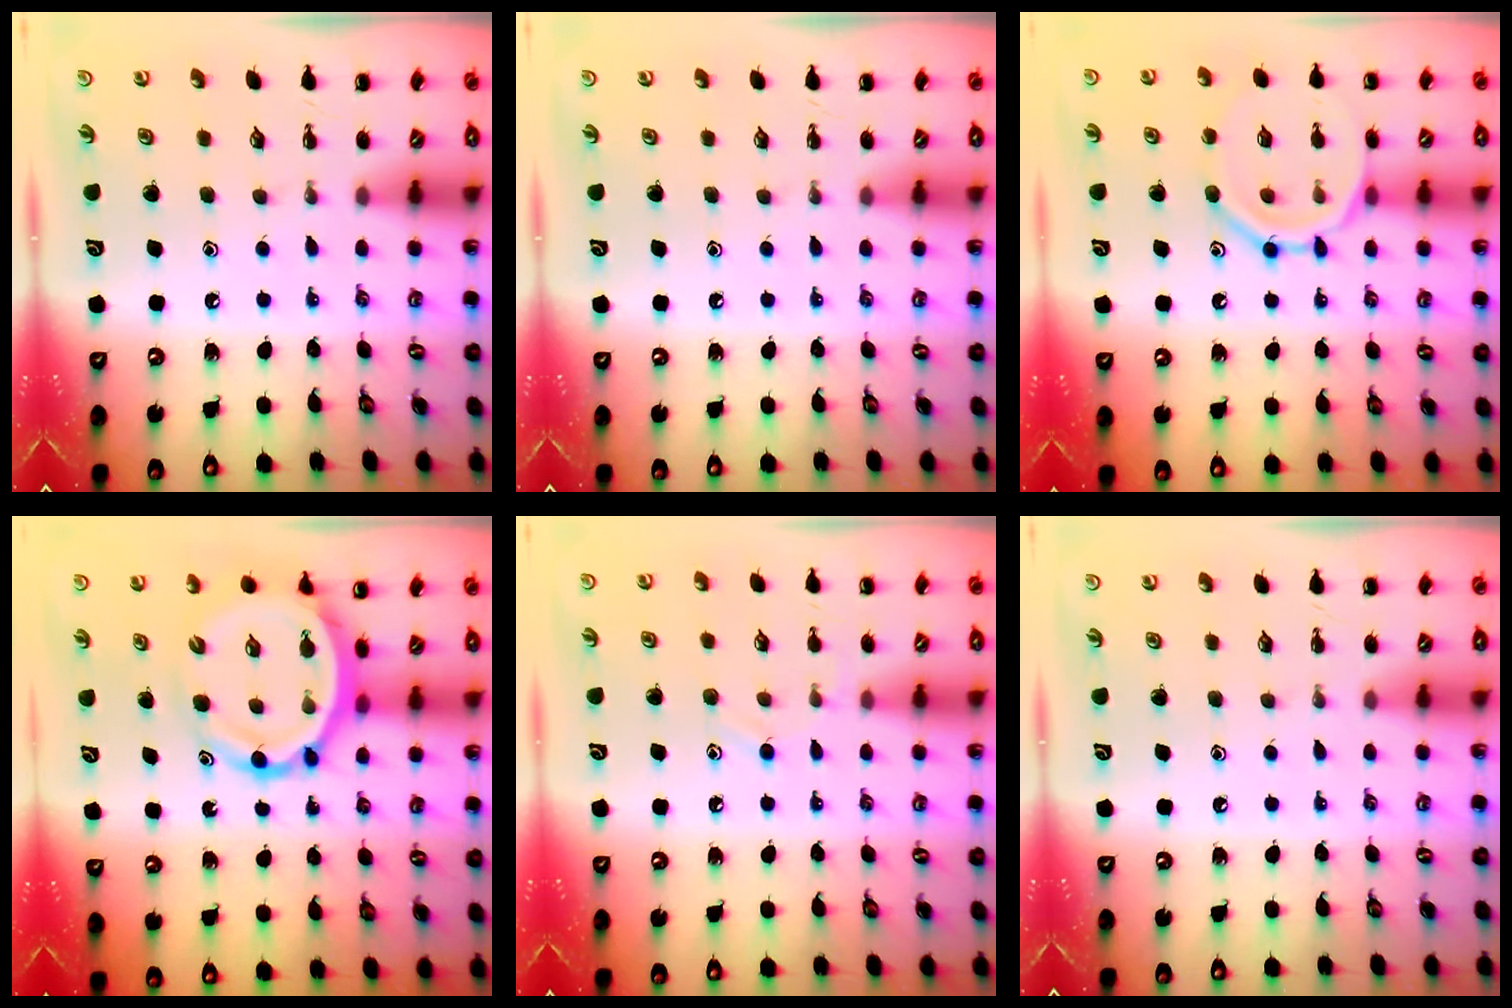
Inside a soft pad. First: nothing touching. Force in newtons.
{"total": 0.0}
{"total": 13.2, "press": 13.2, "slide": 0.9}
{"total": 11.2, "press": 10.7, "slide": 3.5}
{"total": 8.2, "press": 7.9, "slide": 2.2}
{"total": 0.0}